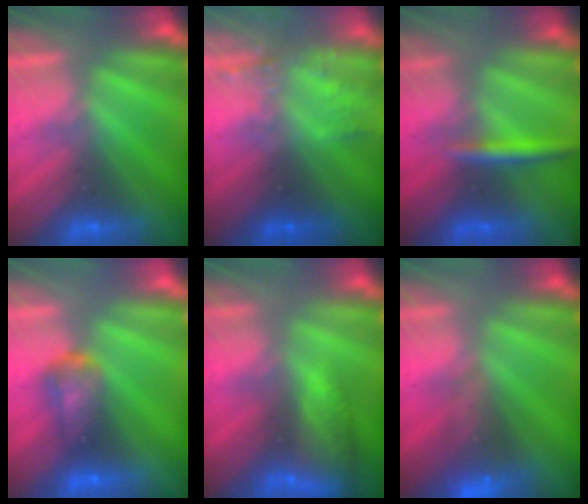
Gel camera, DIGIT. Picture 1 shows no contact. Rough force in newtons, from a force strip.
{"total": 2.3}
{"total": 3.0}
{"total": 4.4}
{"total": 7.4}
{"total": 12.7}